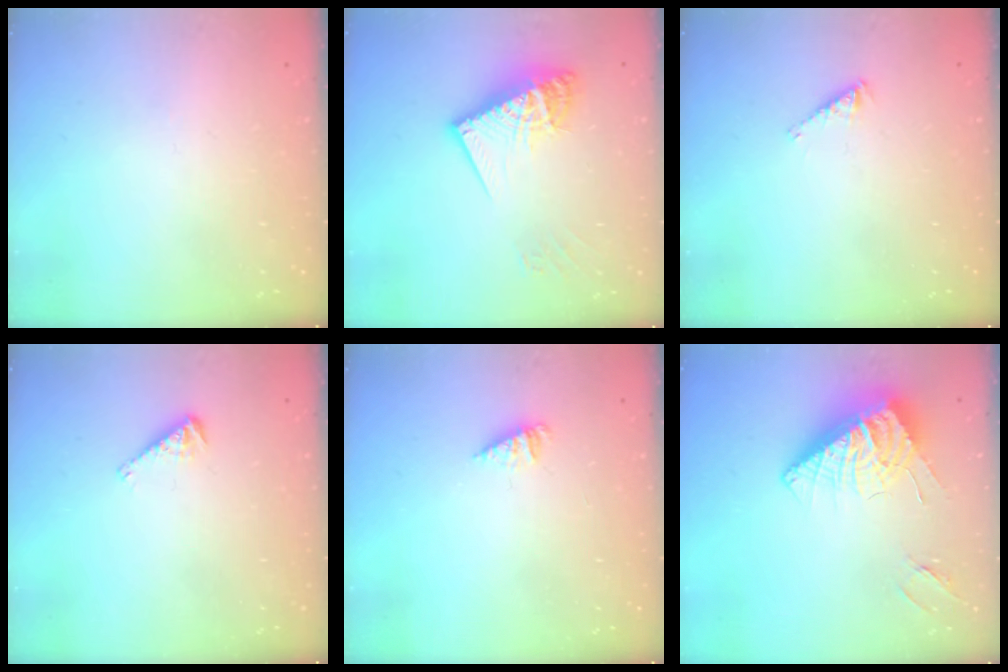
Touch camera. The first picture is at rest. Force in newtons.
{"total": 15.9, "press": 15.8, "slide": 1.7}
{"total": 2.7, "press": 2.6, "slide": 0.4}
{"total": 4.1, "press": 4.0, "slide": 0.6}
{"total": 1.5, "press": 1.5, "slide": 0.2}
{"total": 11.2, "press": 11.1, "slide": 1.6}